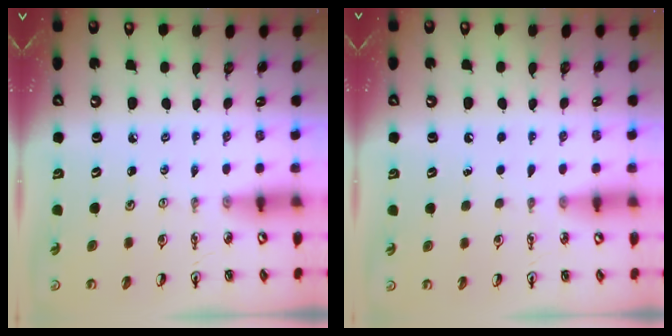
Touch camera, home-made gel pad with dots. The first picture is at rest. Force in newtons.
{"total": 1.5, "press": 1.5, "slide": 0.1}